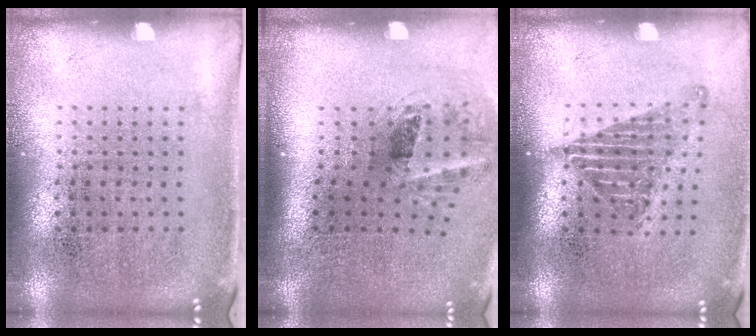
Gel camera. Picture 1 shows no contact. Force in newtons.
{"total": 1.6, "press": 1.2, "slide": 1.1}
{"total": 1.3, "press": 1.1, "slide": 0.7}